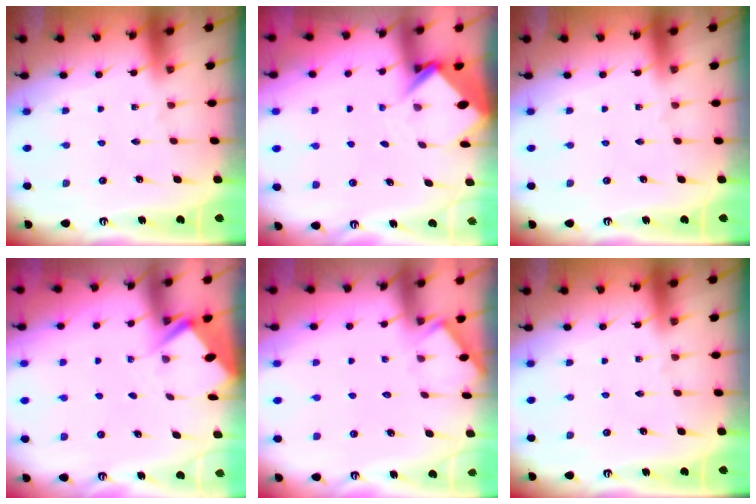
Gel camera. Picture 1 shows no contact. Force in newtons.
{"total": 3.9, "press": 3.9, "slide": 0.1}
{"total": 0.0}
{"total": 2.9, "press": 2.8, "slide": 0.4}
{"total": 2.4, "press": 2.4, "slide": 0.3}
{"total": 0.0}